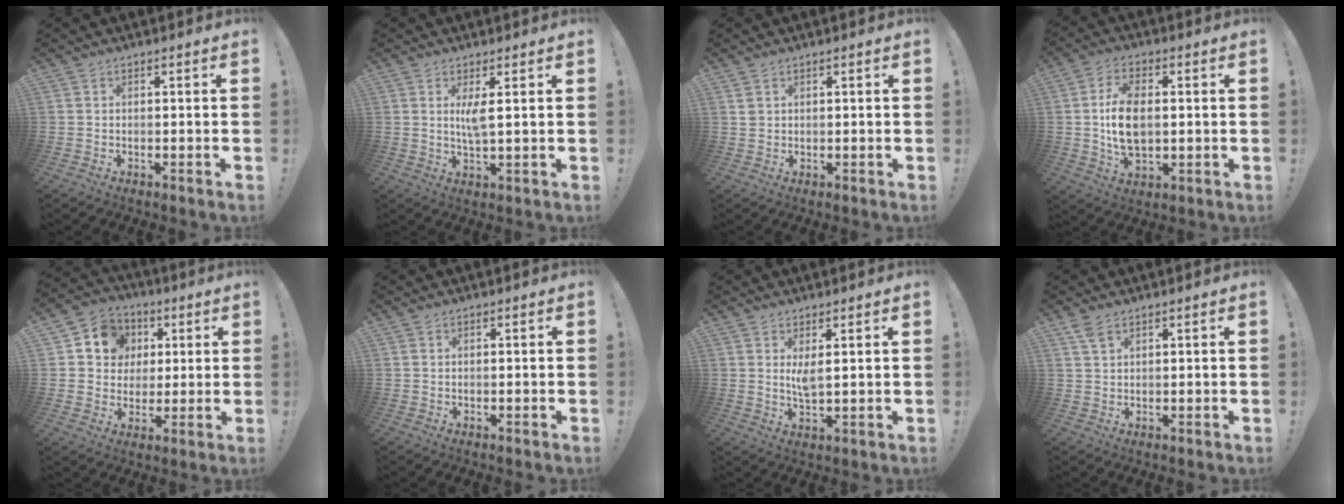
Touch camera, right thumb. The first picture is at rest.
{"total": 4.6, "force": [1.3, 0.7, 4.3], "torque": [-0.080, -0.003, 0.019]}
{"total": 1.8, "force": [1.0, 1.2, 0.8], "torque": [-0.009, -0.003, 0.020]}
{"total": 11.2, "force": [0.7, 6.6, 9.1], "torque": [-0.158, -0.006, 0.013]}
{"total": 10.1, "force": [2.7, 9.3, 3.1], "torque": [-0.046, -0.003, 0.057]}
{"total": 0.0}
{"total": 4.3, "force": [1.8, 1.1, 3.7], "torque": [-0.054, -0.016, 0.027]}
{"total": 3.5, "force": [2.2, 1.5, 2.2], "torque": [-0.031, -0.010, 0.038]}